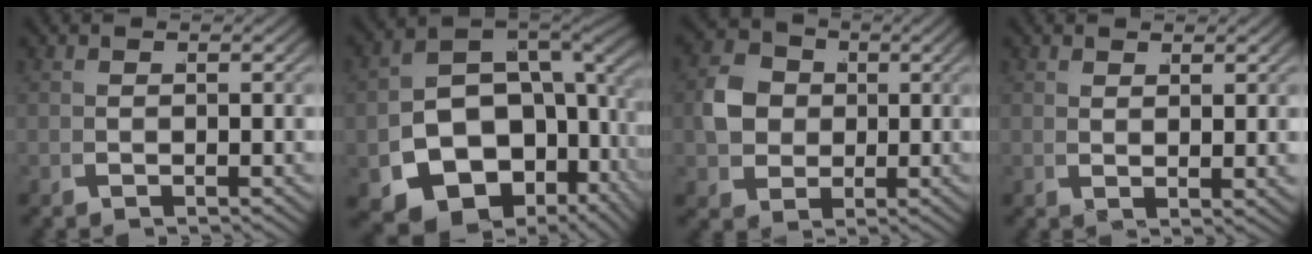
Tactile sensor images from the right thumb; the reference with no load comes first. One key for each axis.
{"total": 18.0, "fx": -5.0, "fy": 13.6, "fz": 10.7, "tx": -0.218, "ty": -0.071, "tz": -0.057}
{"total": 7.2, "fx": 1.0, "fy": 5.9, "fz": 4.0, "tx": -0.103, "ty": -0.019, "tz": 0.028}
{"total": 1.7, "fx": 1.4, "fy": 0.0, "fz": 0.8, "tx": -0.010, "ty": 0.005, "tz": 0.027}